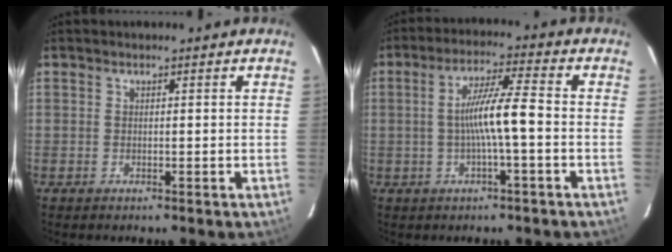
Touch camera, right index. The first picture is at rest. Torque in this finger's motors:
{"motor_torque": [0.45, -0.09, 0.66, 0.16]}